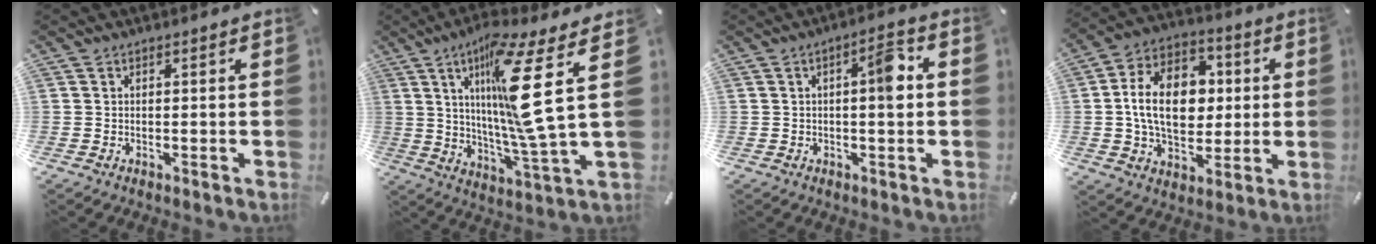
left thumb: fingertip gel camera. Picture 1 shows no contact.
{"total": 19.9, "force": [6.4, 1.2, 18.8], "torque": [-0.347, -0.041, 0.074]}
{"total": 6.9, "force": [0.7, 2.1, 6.6], "torque": [-0.092, 0.005, 0.003]}
{"total": 16.9, "force": [0.7, 11.8, 12.1], "torque": [-0.233, 0.012, 0.008]}